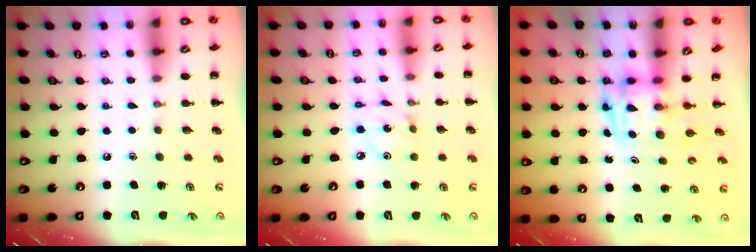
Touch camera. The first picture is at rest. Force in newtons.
{"total": 2.2, "press": 2.2, "slide": 0.4}
{"total": 3.9, "press": 3.8, "slide": 0.7}